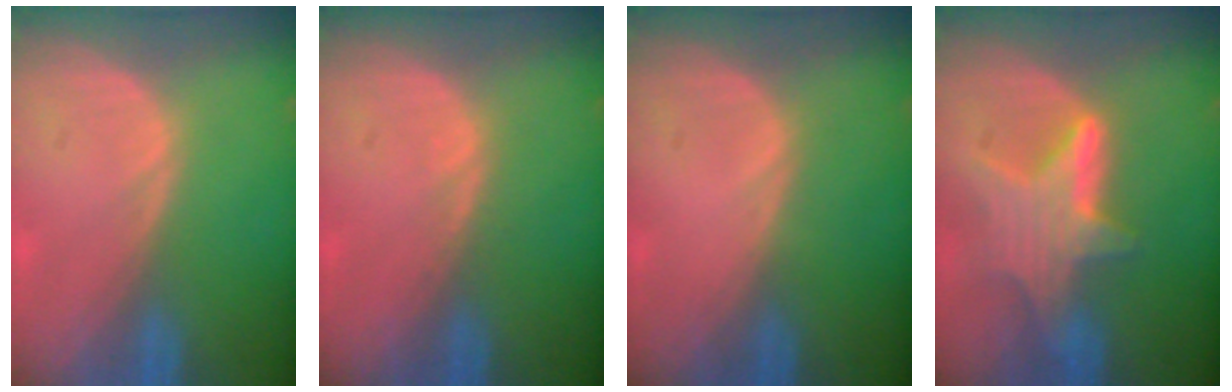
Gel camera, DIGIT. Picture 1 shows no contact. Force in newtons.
{"total": 0.5, "press": 0.5, "slide": 0.1}
{"total": 0.0}
{"total": 6.8, "press": 6.6, "slide": 1.5}